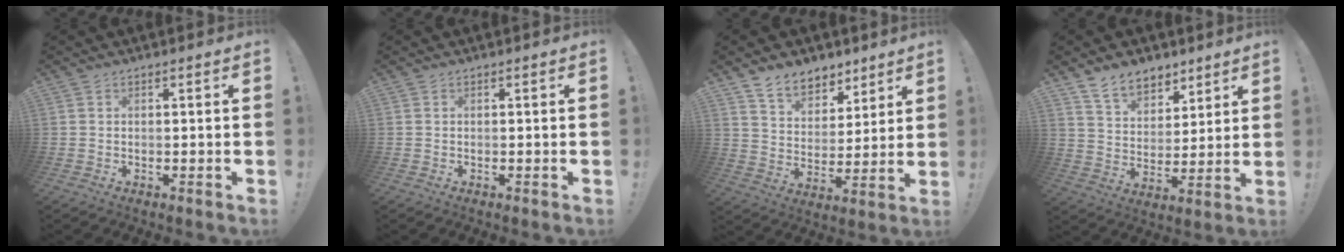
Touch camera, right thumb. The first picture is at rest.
{"total": 0.0}
{"total": 10.0, "force": [7.8, 5.8, 2.4], "torque": [-0.042, -0.062, 0.152]}
{"total": 11.1, "force": [8.3, 6.4, 3.5], "torque": [-0.059, -0.057, 0.162]}